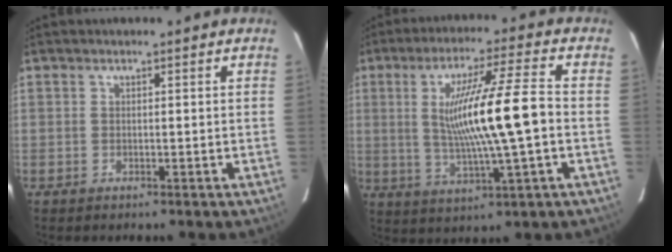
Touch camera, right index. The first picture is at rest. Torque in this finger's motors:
{"motor_torque": [1.17, -0.18, 0.63, 0.21]}